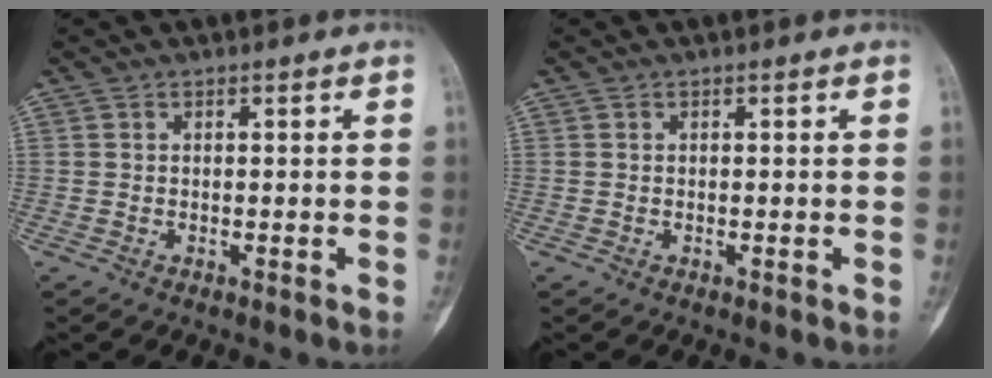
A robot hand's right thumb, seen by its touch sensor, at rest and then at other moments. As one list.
[{"total": 0.0}]